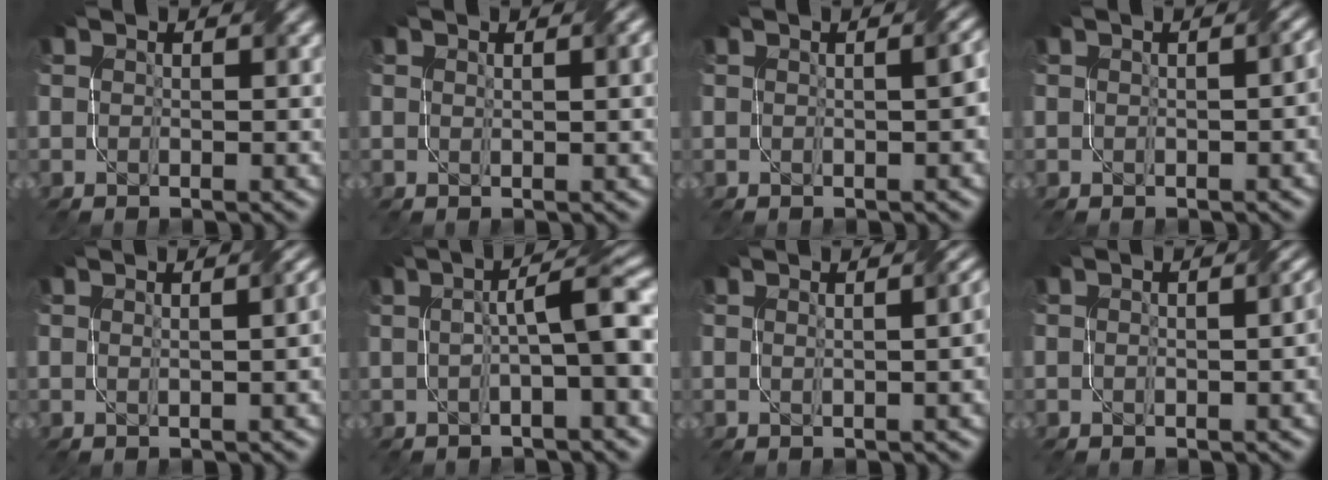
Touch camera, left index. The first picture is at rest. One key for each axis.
{"total": 2.2, "fx": 0.8, "fy": 0.7, "fz": 2.0, "tx": -0.019, "ty": 0.004, "tz": 0.011}
{"total": 2.2, "fx": 0.1, "fy": 0.7, "fz": 2.1, "tx": -0.018, "ty": 0.010, "tz": 0.000}
{"total": 2.0, "fx": -0.1, "fy": 0.6, "fz": 1.9, "tx": -0.020, "ty": 0.007, "tz": 0.001}
{"total": 3.9, "fx": 0.7, "fy": 1.8, "fz": 3.4, "tx": -0.016, "ty": 0.021, "tz": -0.001}
{"total": 5.7, "fx": 0.3, "fy": 0.9, "fz": 5.6, "tx": -0.080, "ty": 0.017, "tz": 0.000}
{"total": 4.4, "fx": 0.7, "fy": 2.0, "fz": 3.8, "tx": -0.017, "ty": 0.022, "tz": -0.001}
{"total": 2.6, "fx": -0.2, "fy": 1.1, "fz": 2.4, "tx": -0.027, "ty": 0.004, "tz": 0.003}